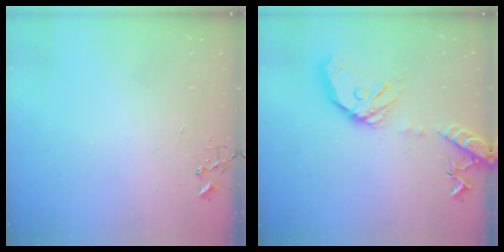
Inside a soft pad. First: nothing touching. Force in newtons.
{"total": 17.9, "press": 17.7, "slide": 2.6}